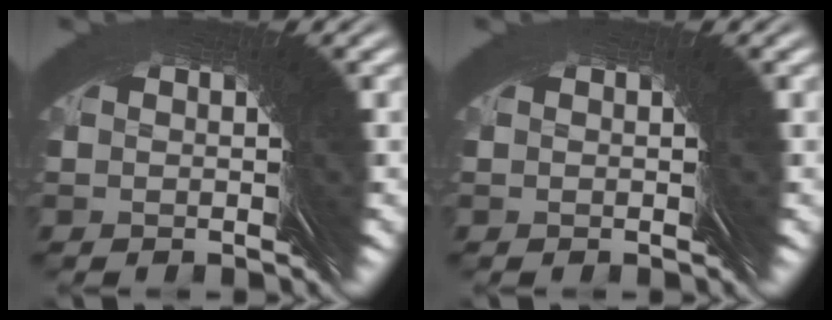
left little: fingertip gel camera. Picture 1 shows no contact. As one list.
[{"total": 0.0}]